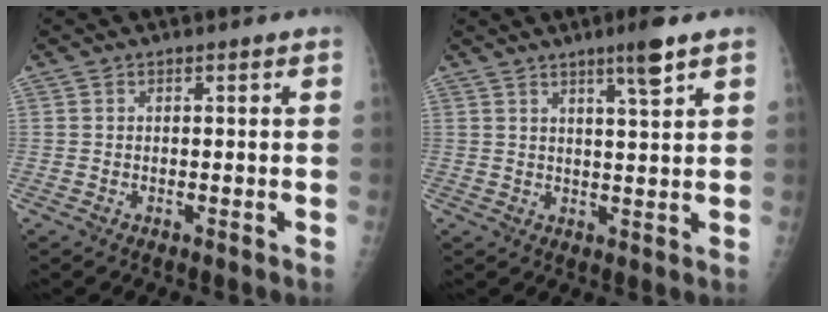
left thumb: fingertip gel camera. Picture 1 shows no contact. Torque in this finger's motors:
{"motor_torque": [0.05, 0.09, -0.09, -0.20, 0.11]}